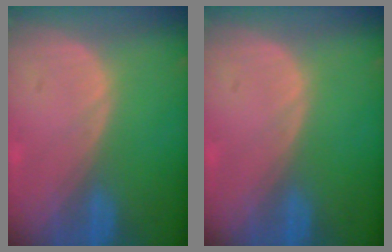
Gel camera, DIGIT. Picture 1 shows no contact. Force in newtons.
{"total": 0.0}